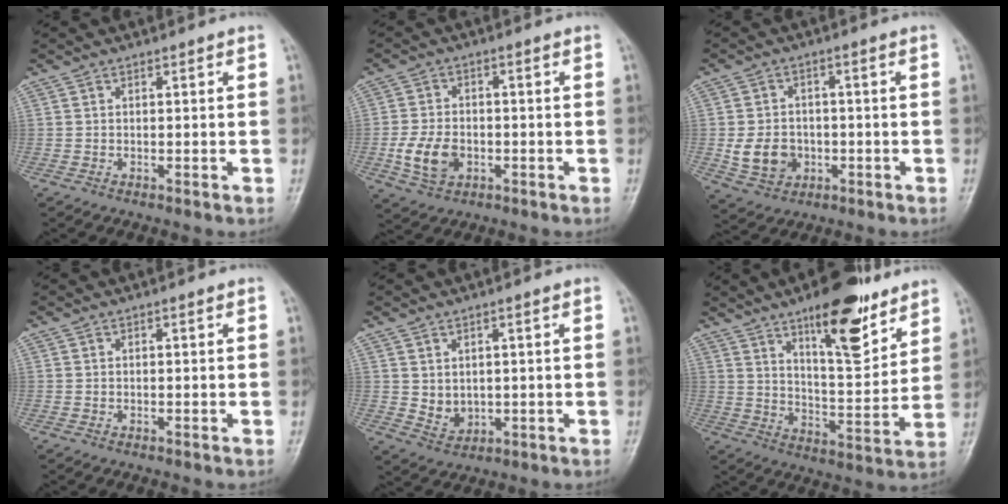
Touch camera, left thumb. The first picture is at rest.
{"total": 7.4, "force": [-1.9, 5.2, 4.9], "torque": [-0.087, 0.005, -0.033]}
{"total": 7.6, "force": [-1.3, 6.3, 3.9], "torque": [-0.048, 0.008, -0.014]}
{"total": 0.0}
{"total": 4.1, "force": [1.0, 3.0, 2.6], "torque": [-0.030, -0.015, 0.029]}
{"total": 16.3, "force": [10.2, 5.4, 11.5], "torque": [-0.140, -0.063, 0.163]}